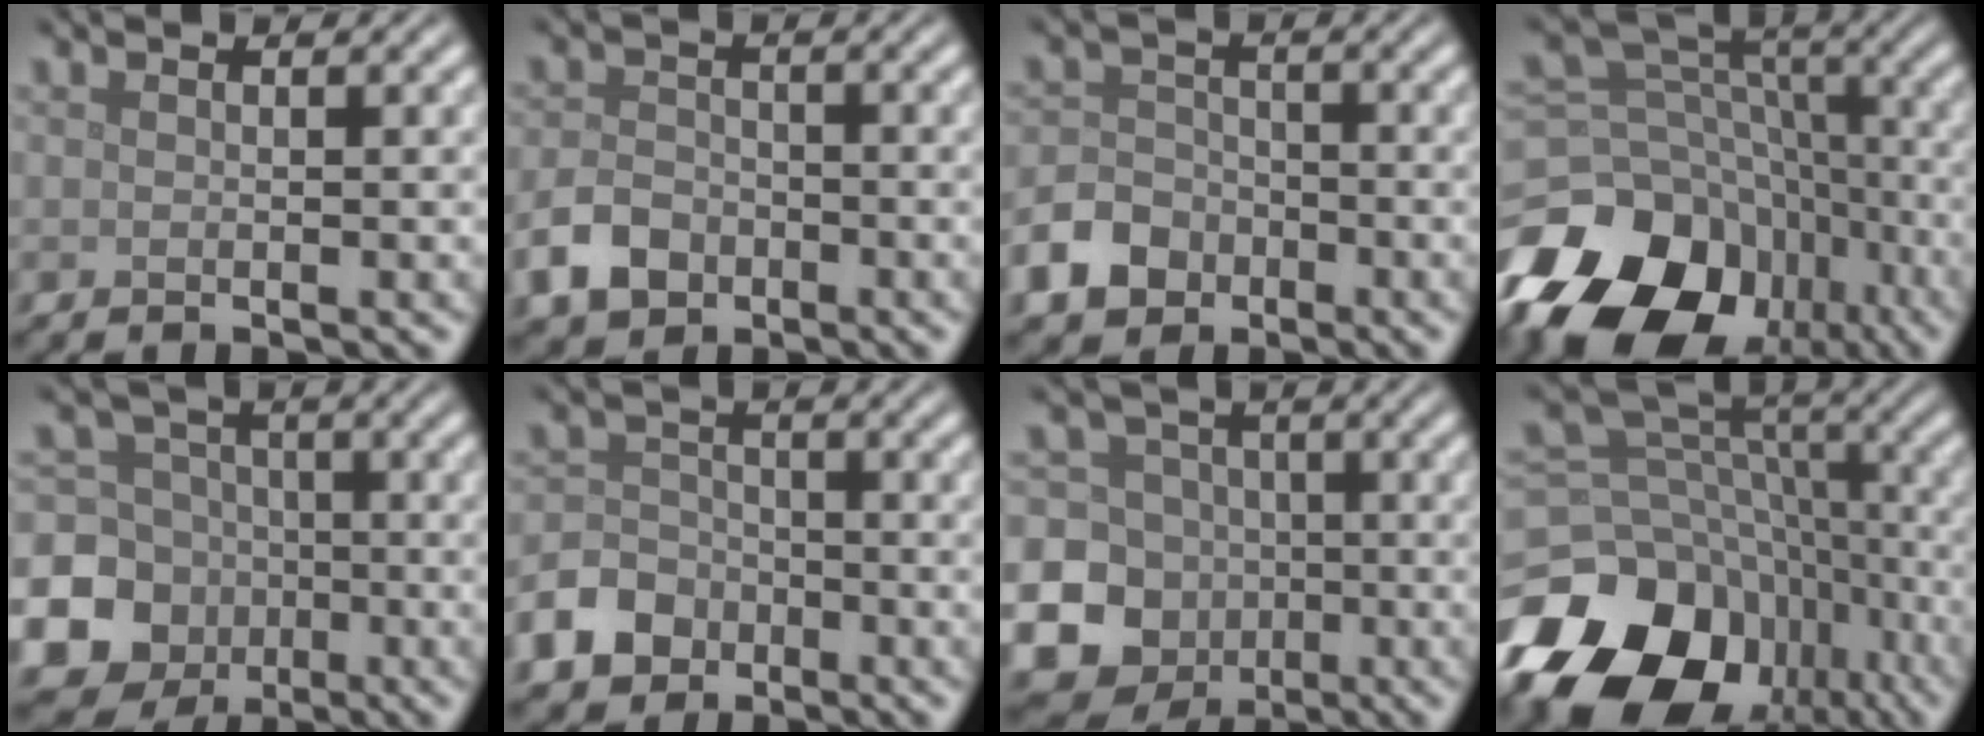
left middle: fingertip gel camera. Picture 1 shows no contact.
{"total": 3.5, "force": [-1.9, 2.5, 1.6], "torque": [-0.033, -0.001, -0.042]}
{"total": 4.4, "force": [-2.5, 3.2, 1.5], "torque": [-0.031, -0.002, -0.055]}
{"total": 17.0, "force": [-10.1, 11.8, 6.8], "torque": [-0.158, -0.013, -0.158]}
{"total": 16.1, "force": [-5.1, 14.9, 3.5], "torque": [-0.108, -0.033, -0.110]}
{"total": 5.0, "force": [-3.0, 3.8, 1.5], "torque": [-0.022, -0.003, -0.066]}
{"total": 18.9, "force": [-5.4, 17.6, 4.2], "torque": [-0.125, -0.021, -0.120]}
{"total": 18.5, "force": [-10.2, 13.6, 7.3], "torque": [-0.164, -0.022, -0.139]}